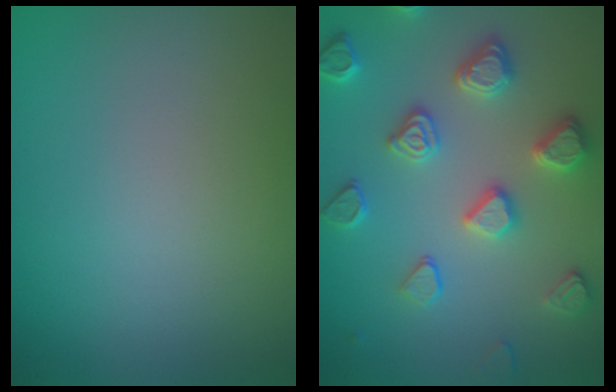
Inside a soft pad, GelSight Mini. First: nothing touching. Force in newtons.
{"total": 4.5, "press": 4.2, "slide": 1.5}